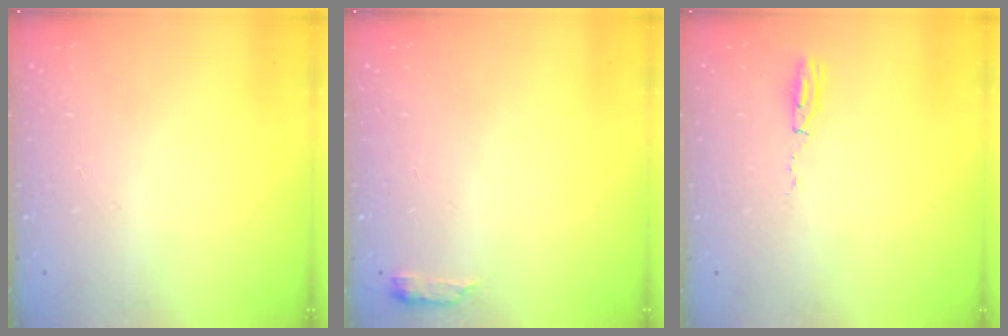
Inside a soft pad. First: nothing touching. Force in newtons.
{"total": 2.6, "press": 2.6, "slide": 0.5}
{"total": 3.5, "press": 2.8, "slide": 2.1}